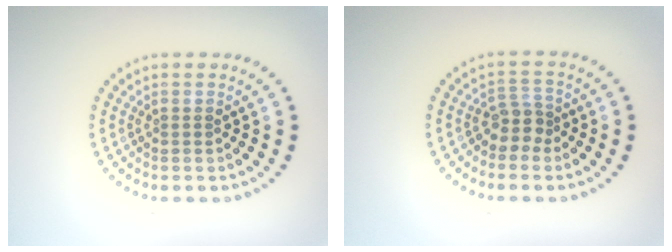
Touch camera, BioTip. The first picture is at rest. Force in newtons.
{"total": 2.2, "press": 1.7, "slide": 1.4}